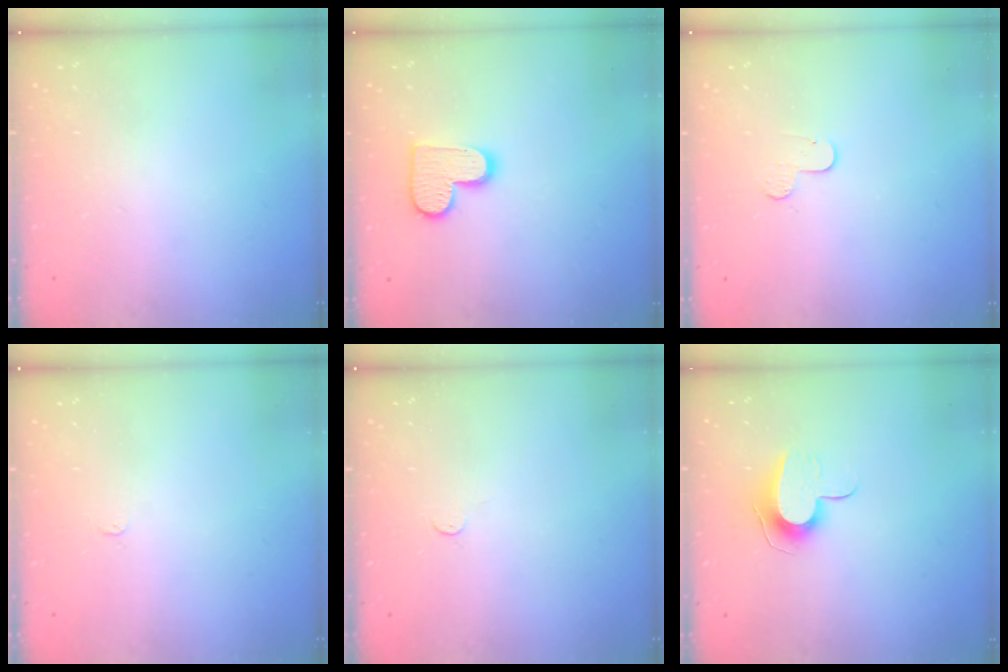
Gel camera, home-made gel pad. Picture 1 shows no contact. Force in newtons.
{"total": 11.7, "press": 11.6, "slide": 0.6}
{"total": 5.5, "press": 5.5, "slide": 0.5}
{"total": 2.4, "press": 2.4, "slide": 0.3}
{"total": 3.2, "press": 3.2, "slide": 0.2}
{"total": 9.4, "press": 9.4, "slide": 0.6}